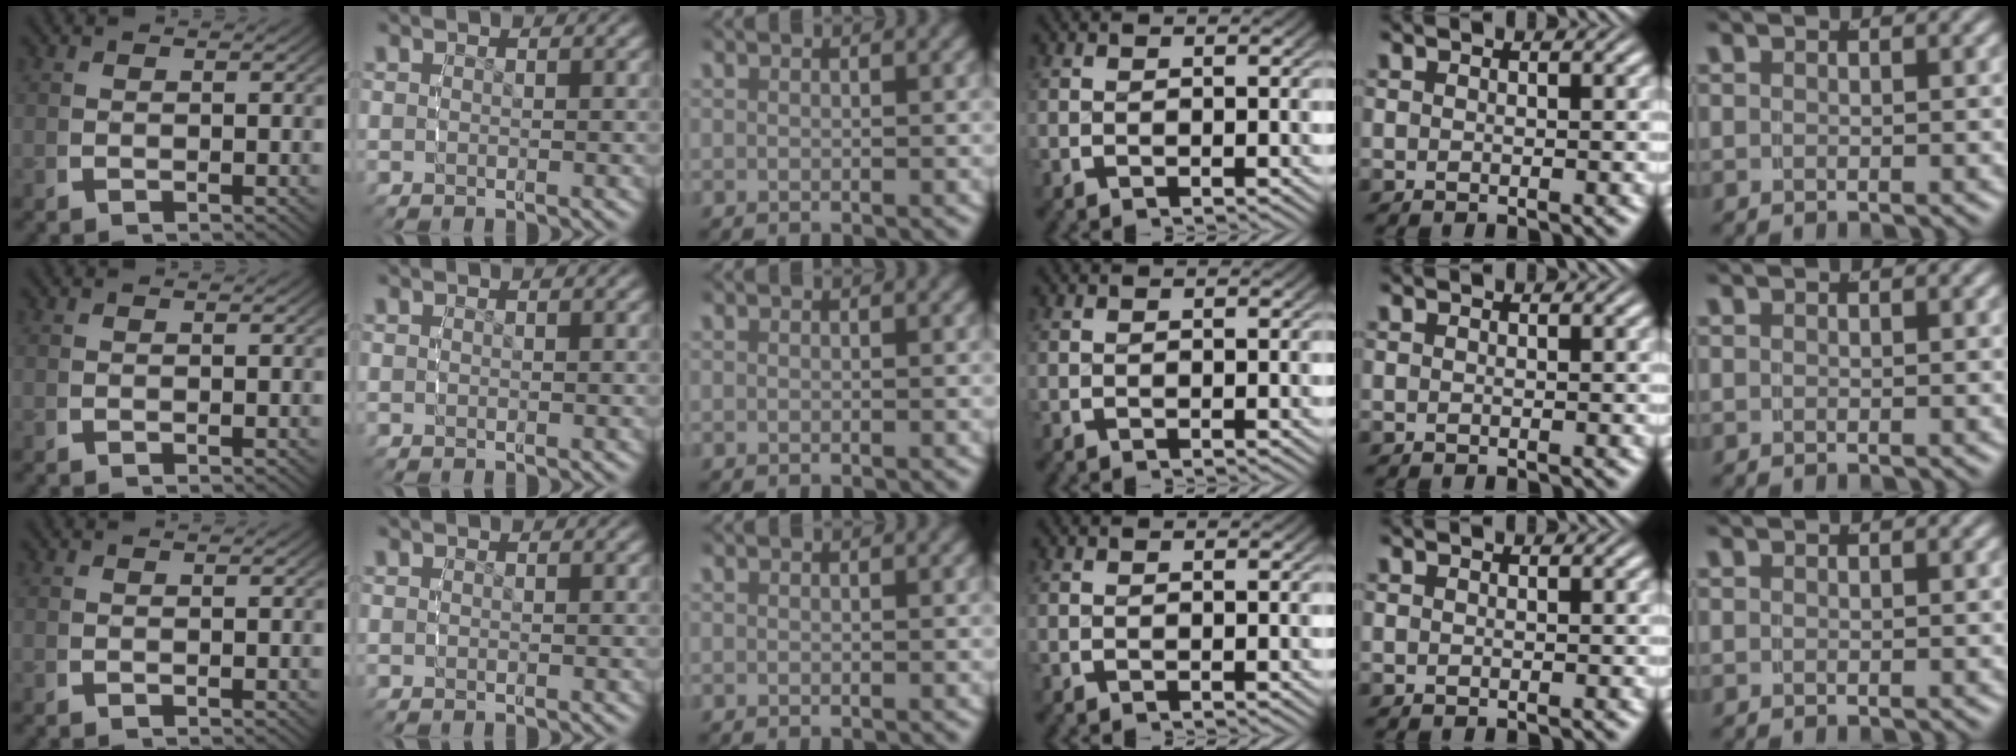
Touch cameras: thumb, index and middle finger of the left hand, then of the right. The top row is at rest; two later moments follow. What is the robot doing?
{"motion": "reach", "object": "shirt"}